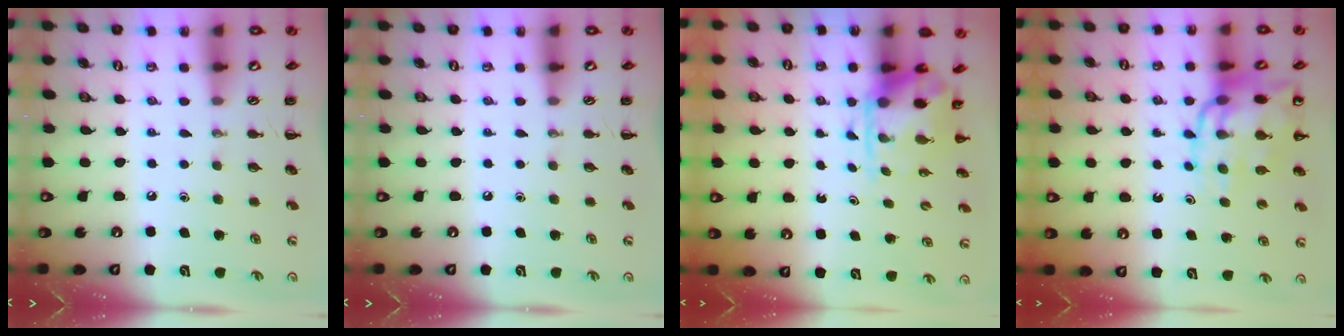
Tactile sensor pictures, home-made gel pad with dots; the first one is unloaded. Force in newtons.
{"total": 0.0}
{"total": 3.6, "press": 3.5, "slide": 0.9}
{"total": 14.7, "press": 14.3, "slide": 3.5}